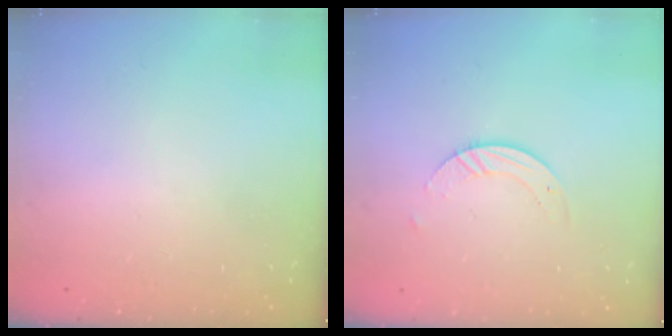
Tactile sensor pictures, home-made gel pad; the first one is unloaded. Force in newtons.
{"total": 3.4, "press": 3.4, "slide": 0.1}